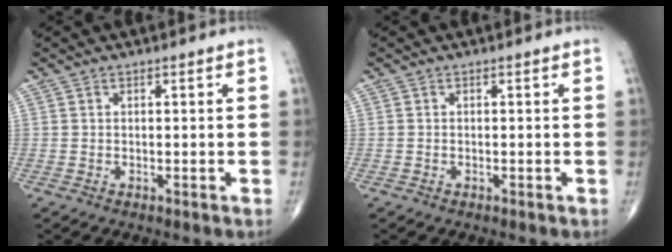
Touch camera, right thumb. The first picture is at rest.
{"total": 0.0}